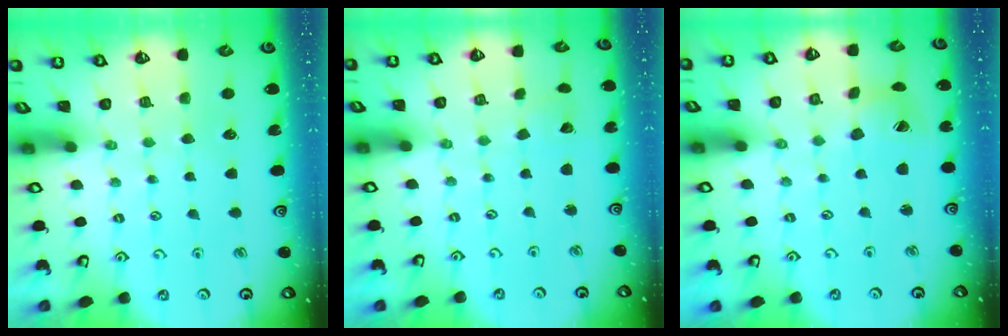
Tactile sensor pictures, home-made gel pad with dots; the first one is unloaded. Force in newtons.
{"total": 2.9, "press": 2.9, "slide": 0.2}
{"total": 7.5, "press": 7.5, "slide": 0.6}